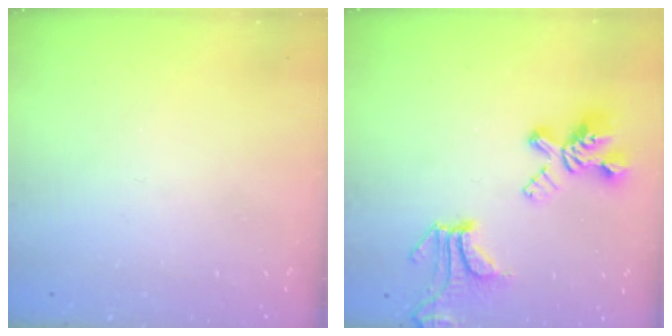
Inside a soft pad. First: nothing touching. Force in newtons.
{"total": 9.1, "press": 8.9, "slide": 2.1}